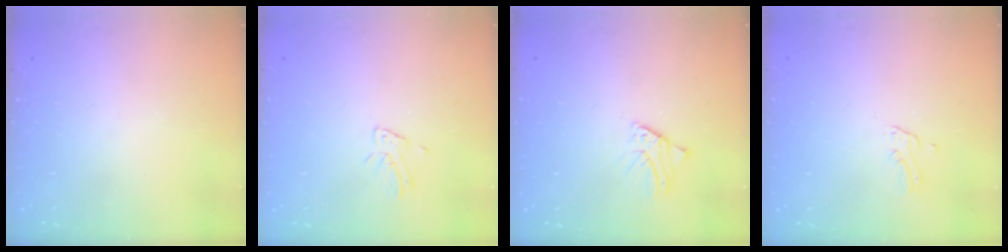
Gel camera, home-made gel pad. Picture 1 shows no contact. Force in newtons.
{"total": 3.7, "press": 3.7, "slide": 0.2}
{"total": 1.6, "press": 1.6, "slide": 0.2}
{"total": 1.2, "press": 1.2, "slide": 0.1}